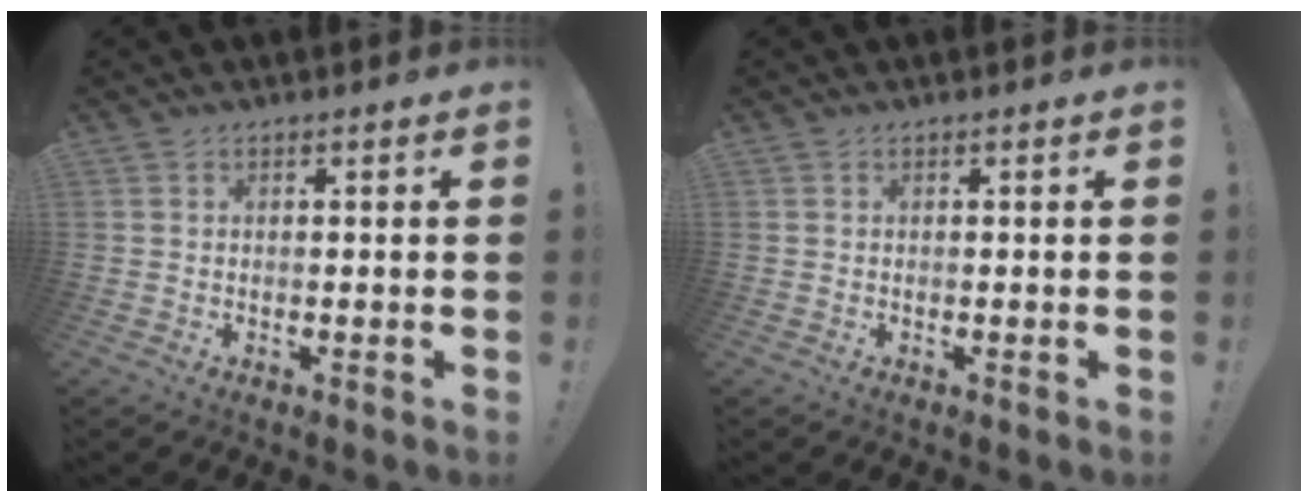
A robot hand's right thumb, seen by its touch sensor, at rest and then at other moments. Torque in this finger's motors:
{"motor_torque": [-0.11, 0.03, 0.18, -0.08, 0.07]}